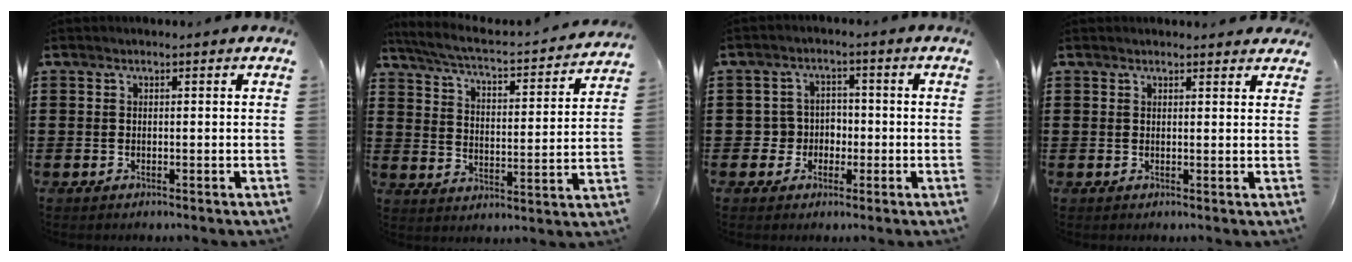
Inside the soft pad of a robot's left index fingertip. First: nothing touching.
{"total": 3.8, "force": [3.5, 0.0, 1.5], "torque": [-0.052, -0.033, 0.048]}
{"total": 3.7, "force": [-0.9, 3.4, 0.9], "torque": [-0.032, 0.006, -0.022]}
{"total": 1.3, "force": [1.3, 0.2, 0.2], "torque": [-0.005, 0.003, 0.025]}